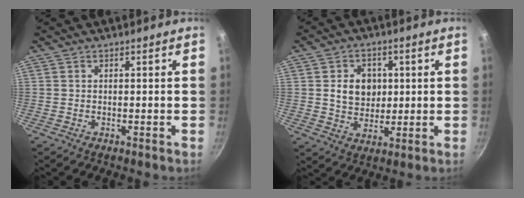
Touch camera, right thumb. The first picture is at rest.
{"total": 8.4, "force": [1.4, 6.8, 4.7], "torque": [-0.046, -0.006, 0.023]}